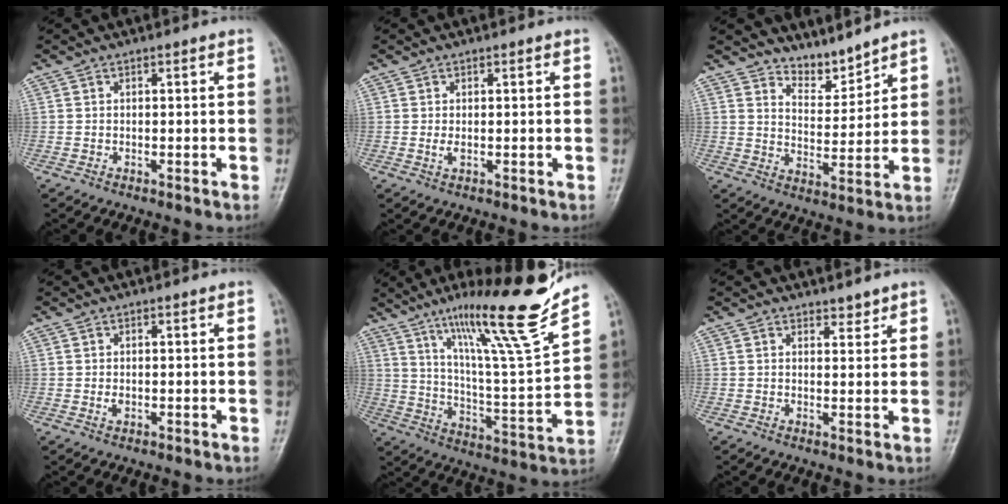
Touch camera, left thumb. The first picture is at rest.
{"total": 1.4, "force": [0.1, 0.5, 1.3], "torque": [-0.027, 0.002, 0.008]}
{"total": 5.8, "force": [5.5, 1.5, 0.7], "torque": [0.008, -0.059, 0.108]}
{"total": 1.2, "force": [0.0, 0.7, 1.0], "torque": [-0.014, -0.001, 0.004]}
{"total": 21.1, "force": [15.1, 1.0, 14.7], "torque": [-0.204, -0.083, 0.253]}
{"total": 2.1, "force": [1.9, 0.8, 0.4], "torque": [0.008, -0.015, 0.028]}